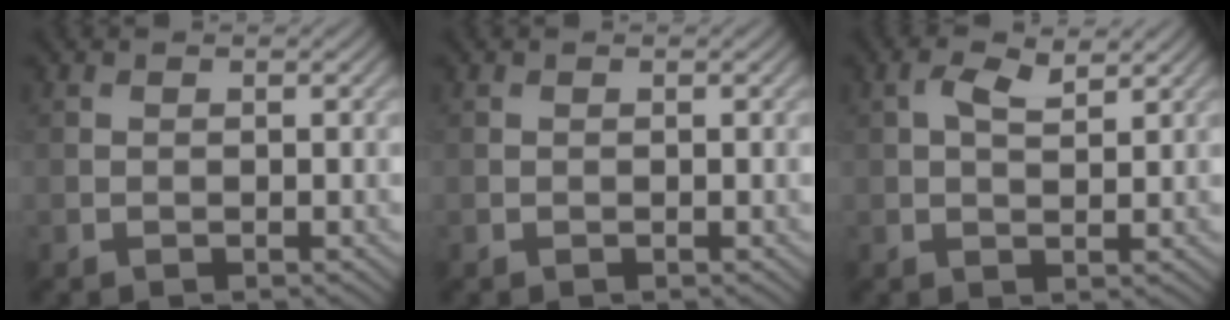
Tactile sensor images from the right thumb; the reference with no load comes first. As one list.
[{"total": 0.0}, {"total": 3.3, "force": [1.6, 1.3, 2.6], "torque": [-0.057, 0.003, 0.030]}]